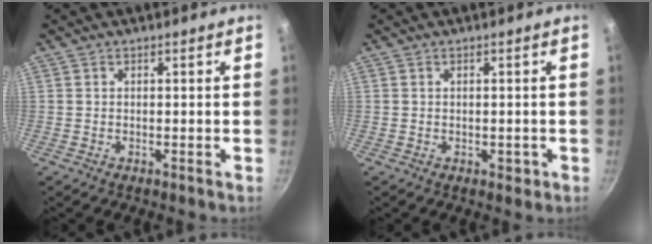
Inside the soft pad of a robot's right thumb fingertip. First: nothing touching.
{"total": 1.5, "force": [-0.4, 1.0, 1.0], "torque": [-0.009, 0.002, -0.004]}